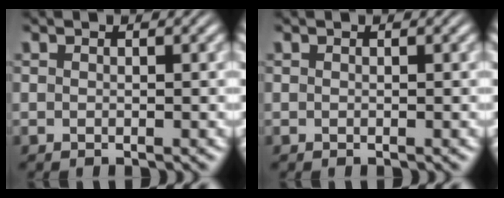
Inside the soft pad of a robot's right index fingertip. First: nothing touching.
{"total": 0.0}